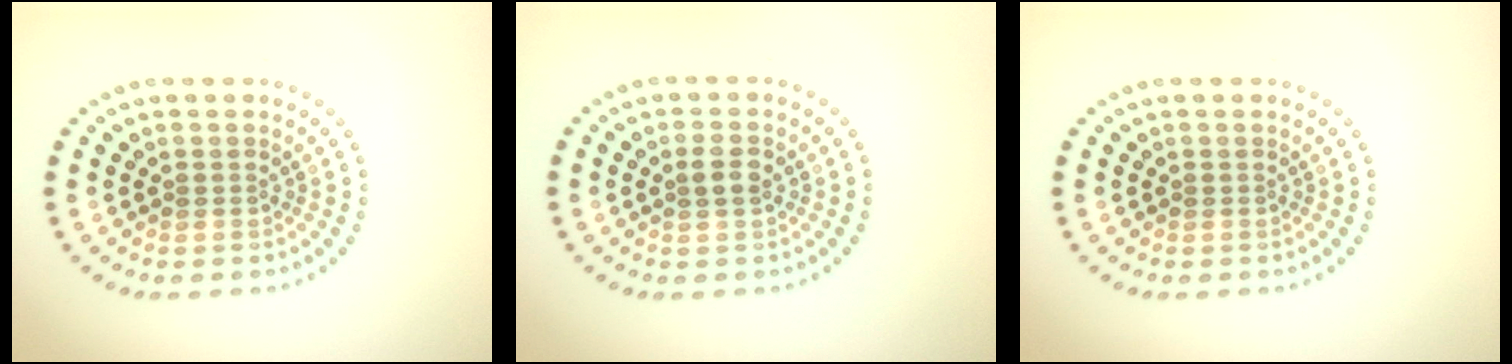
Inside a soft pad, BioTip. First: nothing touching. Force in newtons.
{"total": 1.8, "press": 1.8, "slide": 0.4}
{"total": 0.0}